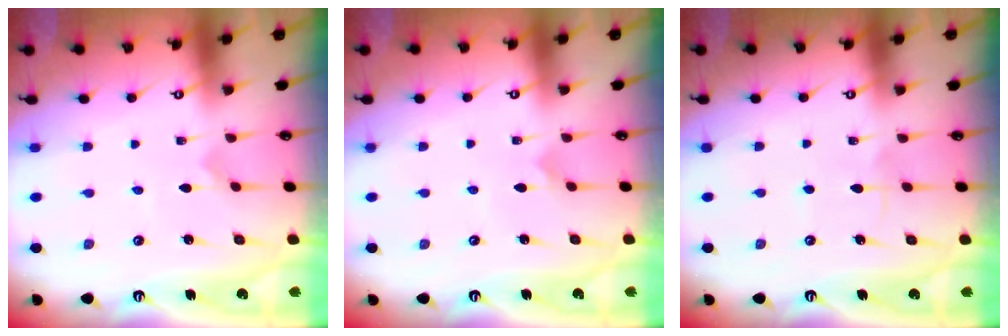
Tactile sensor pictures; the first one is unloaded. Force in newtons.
{"total": 2.0, "press": 2.0, "slide": 0.1}
{"total": 4.4, "press": 4.4, "slide": 0.1}